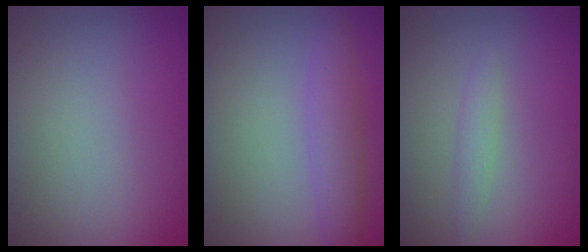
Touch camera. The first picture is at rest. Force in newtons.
{"total": 2.8, "press": 2.8, "slide": 0.0}
{"total": 1.2, "press": 1.2, "slide": 0.0}